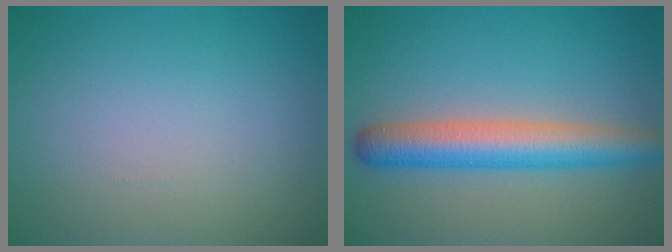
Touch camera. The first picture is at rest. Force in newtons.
{"total": 5.5, "press": 5.5, "slide": 0.3}